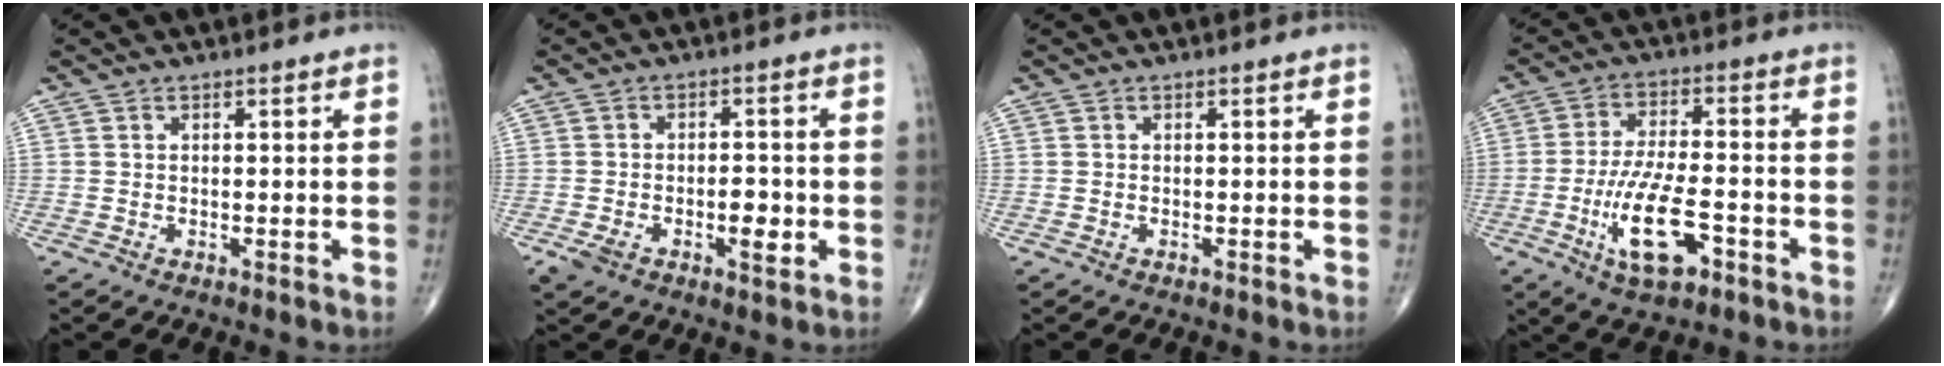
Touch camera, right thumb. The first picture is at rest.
{"total": 6.3, "force": [-1.8, 3.3, 5.1], "torque": [-0.079, 0.015, -0.023]}
{"total": 0.0}
{"total": 12.1, "force": [-4.7, 4.5, 10.1], "torque": [-0.194, 0.018, -0.078]}